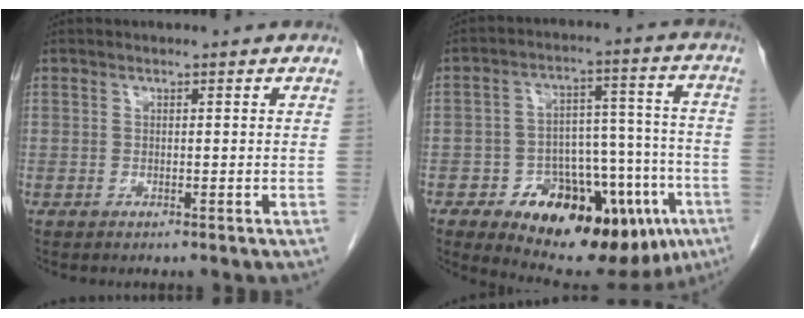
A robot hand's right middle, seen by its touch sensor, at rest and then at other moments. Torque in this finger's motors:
{"motor_torque": [1.11, -1.03, 0.34, 0.07]}